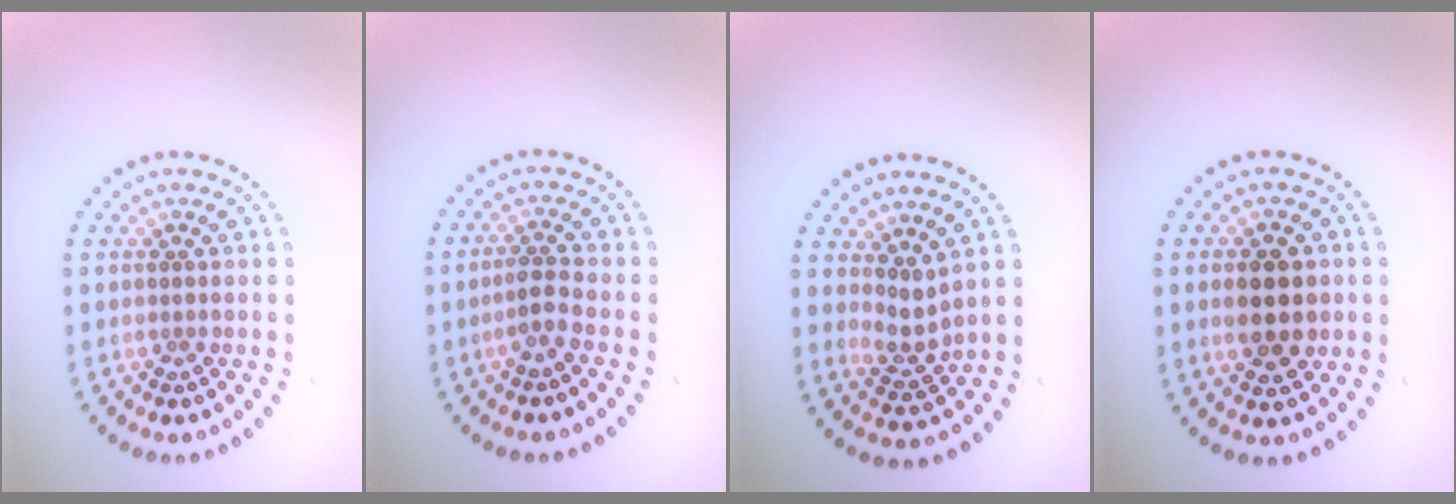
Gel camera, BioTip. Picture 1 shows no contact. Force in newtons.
{"total": 1.9, "press": 1.4, "slide": 1.3}
{"total": 2.0, "press": 1.5, "slide": 1.4}
{"total": 4.3, "press": 4.3, "slide": 0.1}